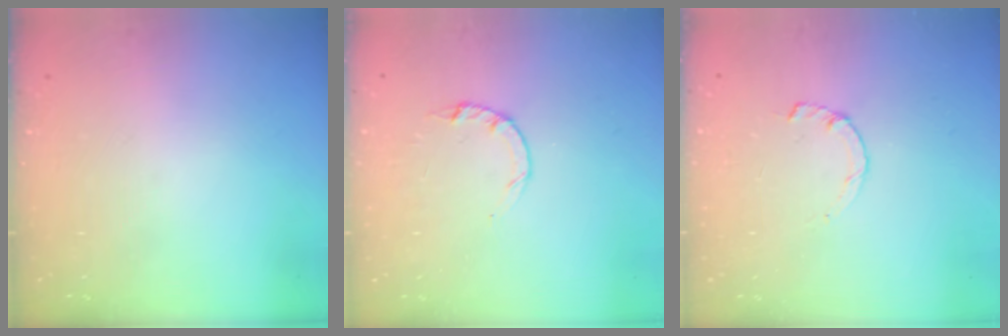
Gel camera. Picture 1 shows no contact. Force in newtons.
{"total": 2.2, "press": 2.1, "slide": 0.4}
{"total": 2.2, "press": 2.2, "slide": 0.2}